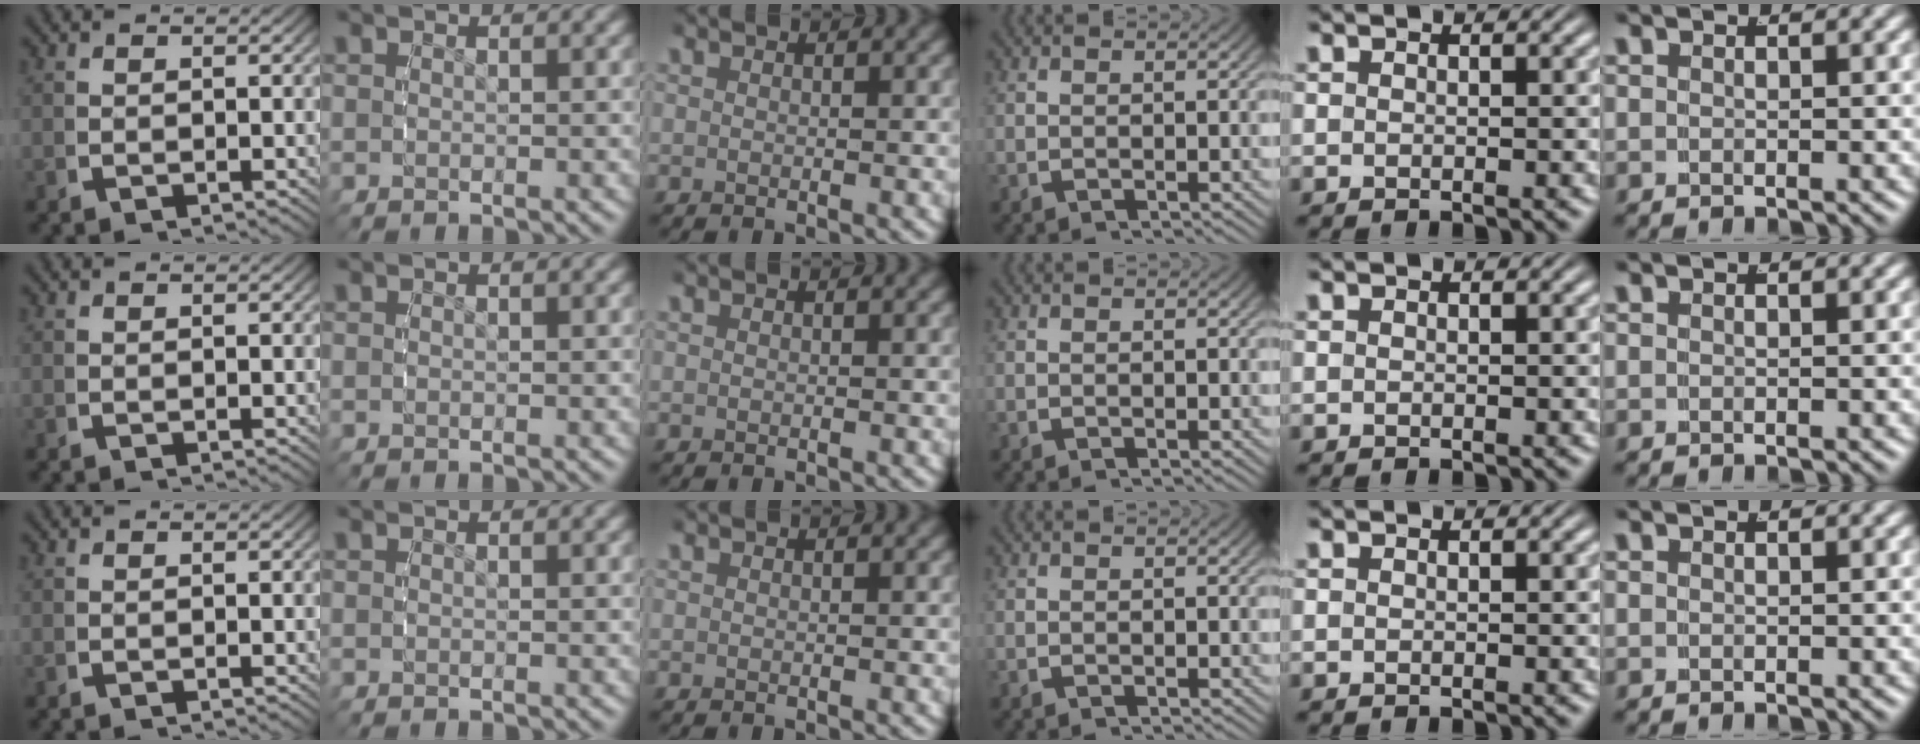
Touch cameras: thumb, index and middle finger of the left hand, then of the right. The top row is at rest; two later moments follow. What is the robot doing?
{"motion": "reach", "object": "jewelry box"}